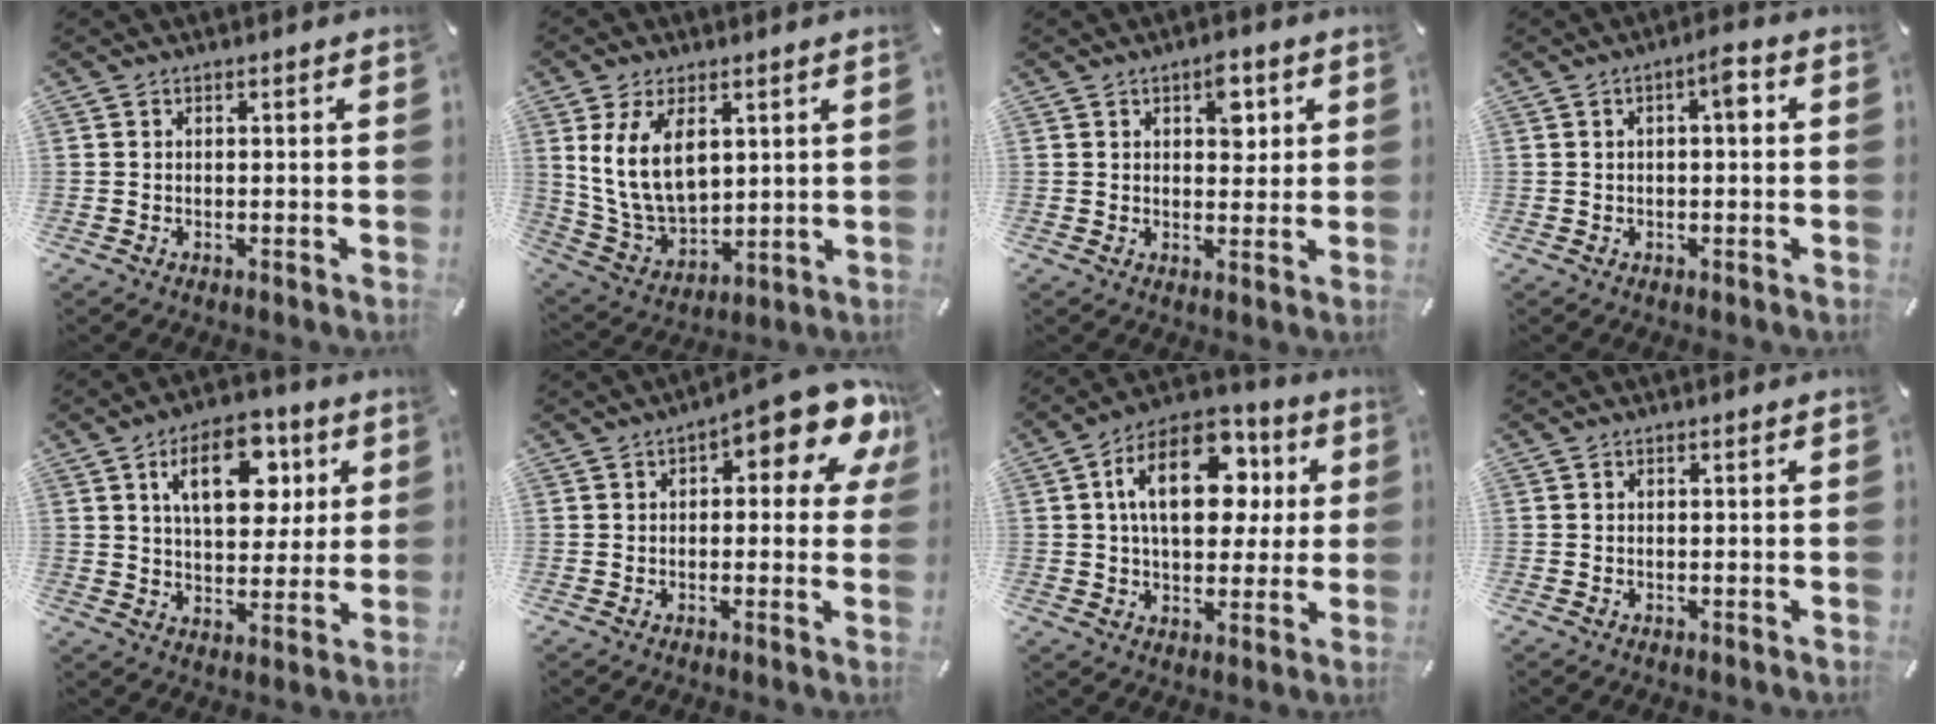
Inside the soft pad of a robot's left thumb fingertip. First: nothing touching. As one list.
[{"total": 12.5, "force": [4.2, 8.1, 8.6], "torque": [-0.199, -0.012, 0.073]}, {"total": 5.5, "force": [2.3, 3.3, 3.8], "torque": [-0.033, -0.011, 0.031]}, {"total": 4.0, "force": [1.1, 1.2, 3.6], "torque": [-0.056, 0.002, 0.011]}, {"total": 15.0, "force": [5.9, 8.9, 10.6], "torque": [-0.150, -0.005, 0.098]}, {"total": 11.9, "force": [6.4, 4.4, 9.0], "torque": [-0.118, -0.046, 0.107]}, {"total": 18.9, "force": [5.0, 11.6, 14.0], "torque": [-0.247, 0.001, 0.083]}, {"total": 0.0}]